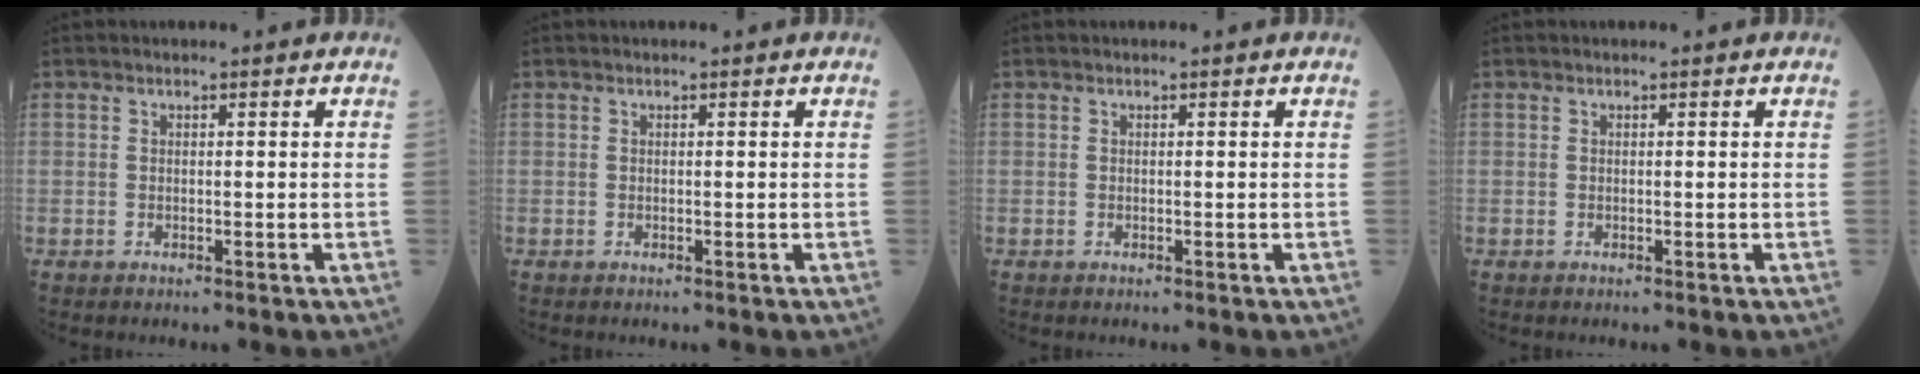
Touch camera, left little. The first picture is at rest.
{"total": 0.0}
{"total": 0.0}
{"total": 0.0}